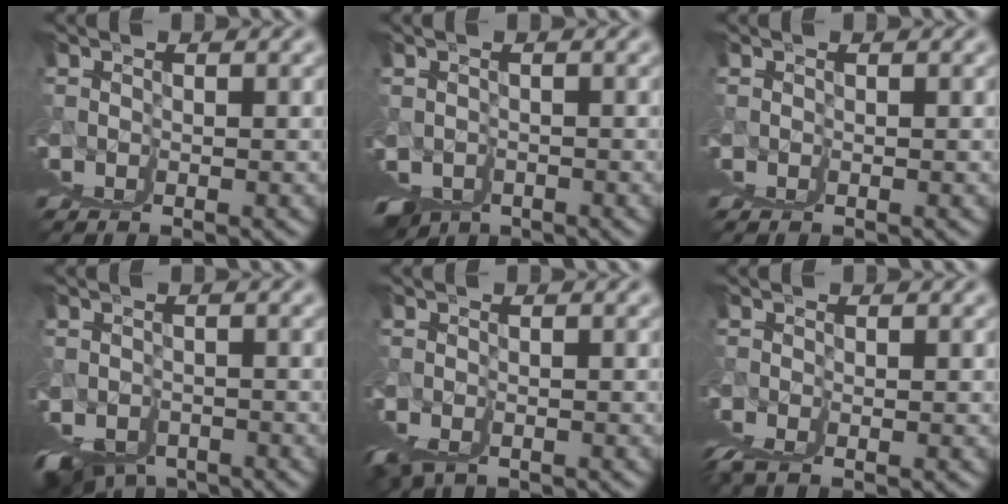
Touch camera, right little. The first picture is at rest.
{"total": 1.8, "force": [-1.5, -0.4, 0.8], "torque": [0.000, -0.030, -0.008]}
{"total": 0.6, "force": [0.2, -0.4, -0.3], "torque": [0.009, 0.002, 0.003]}
{"total": 3.2, "force": [-2.6, 0.0, 1.9], "torque": [-0.018, -0.038, -0.018]}
{"total": 1.9, "force": [-1.2, -1.4, -0.2], "torque": [0.006, -0.018, -0.005]}
{"total": 2.4, "force": [1.0, -1.0, 1.9], "torque": [-0.012, 0.014, 0.014]}